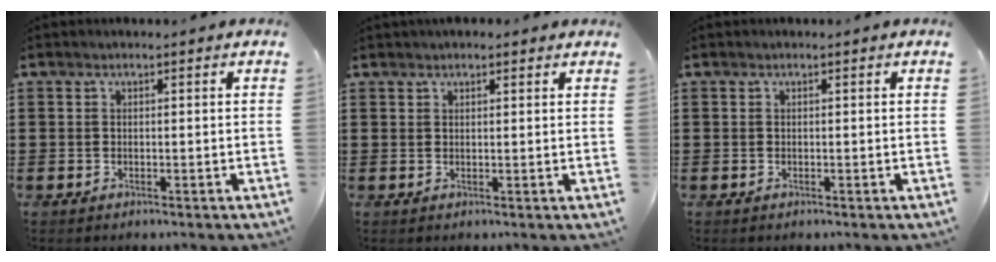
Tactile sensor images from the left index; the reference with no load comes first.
{"total": 1.3, "force": [1.2, 0.4, 0.5], "torque": [-0.011, 0.003, 0.022]}
{"total": 0.0}